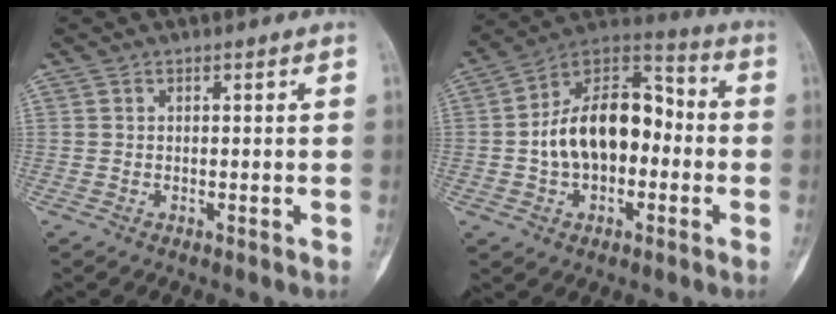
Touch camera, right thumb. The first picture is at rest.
{"total": 17.6, "force": [-1.3, 11.2, 13.5], "torque": [-0.194, 0.047, -0.030]}